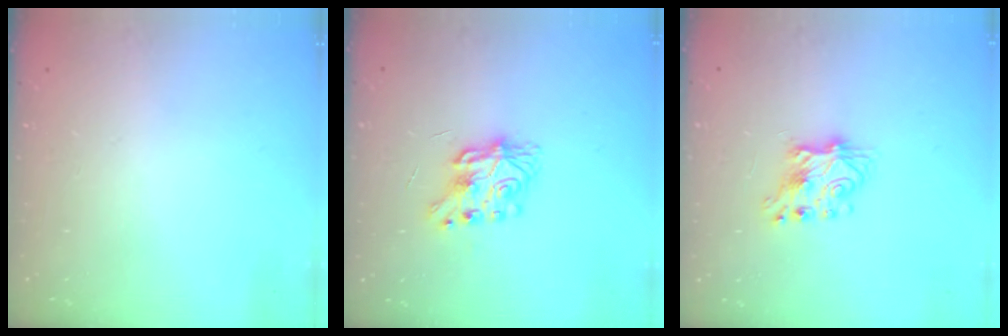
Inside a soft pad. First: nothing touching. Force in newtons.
{"total": 7.8, "press": 7.8, "slide": 0.1}
{"total": 7.6, "press": 7.6, "slide": 0.7}